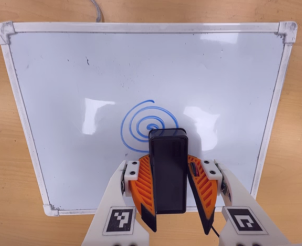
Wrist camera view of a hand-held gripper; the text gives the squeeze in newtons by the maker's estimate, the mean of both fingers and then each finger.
{"total": 11.7, "left": 13.0, "right": 10.3}